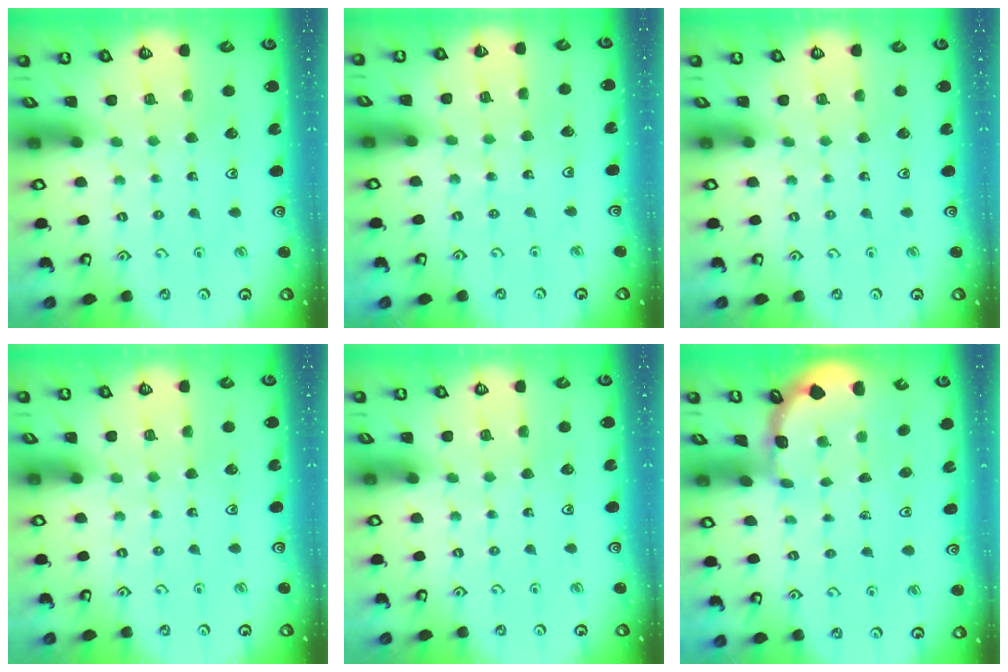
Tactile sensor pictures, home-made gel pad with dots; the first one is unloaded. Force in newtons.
{"total": 2.9, "press": 2.9, "slide": 0.3}
{"total": 0.0}
{"total": 0.0}
{"total": 0.0}
{"total": 1.6, "press": 1.6, "slide": 0.1}